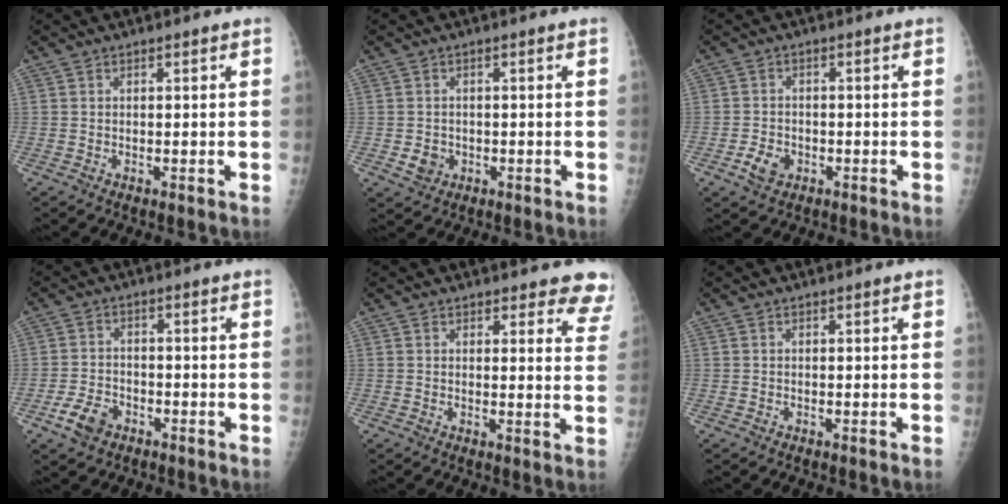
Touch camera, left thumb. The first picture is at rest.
{"total": 3.3, "force": [-0.8, 2.9, 1.2], "torque": [-0.008, 0.003, -0.007]}
{"total": 4.1, "force": [-1.7, 3.1, 2.0], "torque": [-0.029, 0.006, -0.028]}
{"total": 5.6, "force": [-3.1, 3.8, 2.8], "torque": [-0.046, 0.014, -0.054]}
{"total": 8.3, "force": [7.6, 3.1, 1.1], "torque": [0.046, -0.038, 0.050]}
{"total": 0.0}